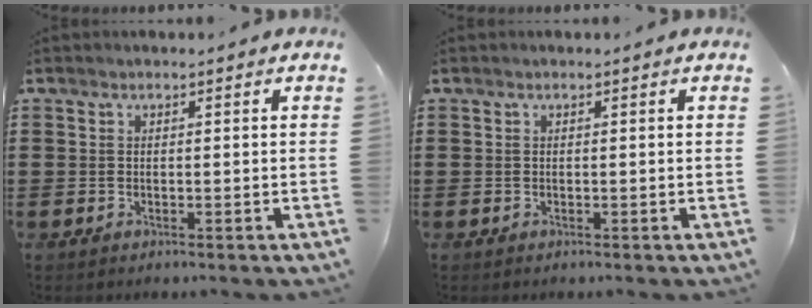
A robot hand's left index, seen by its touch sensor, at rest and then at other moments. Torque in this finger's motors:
{"motor_torque": [0.00, 0.00, 0.02, -0.01]}